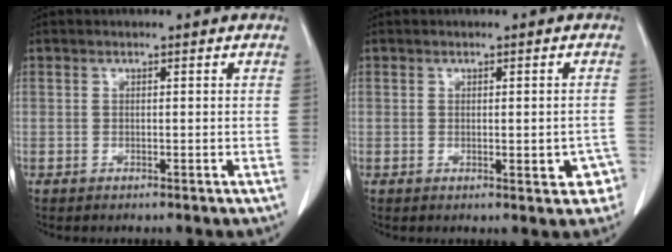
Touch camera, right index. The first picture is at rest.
{"total": 3.9, "force": [-1.2, 1.5, 3.3], "torque": [-0.032, 0.004, -0.010]}